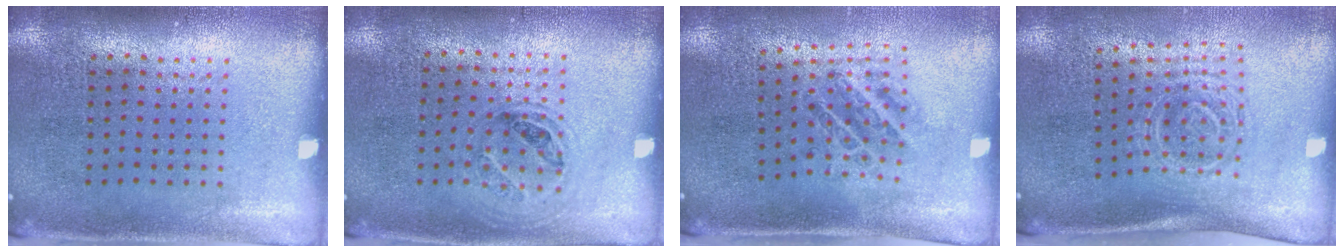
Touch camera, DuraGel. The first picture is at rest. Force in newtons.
{"total": 1.0, "press": 0.9, "slide": 0.5}
{"total": 1.0, "press": 1.0, "slide": 0.2}
{"total": 1.7, "press": 1.2, "slide": 1.2}